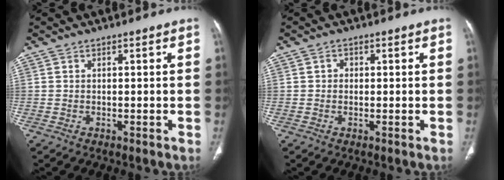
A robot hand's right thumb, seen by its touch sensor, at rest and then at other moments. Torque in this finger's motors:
{"motor_torque": [-0.43, 0.19, 0.02, 0.03, 0.05]}